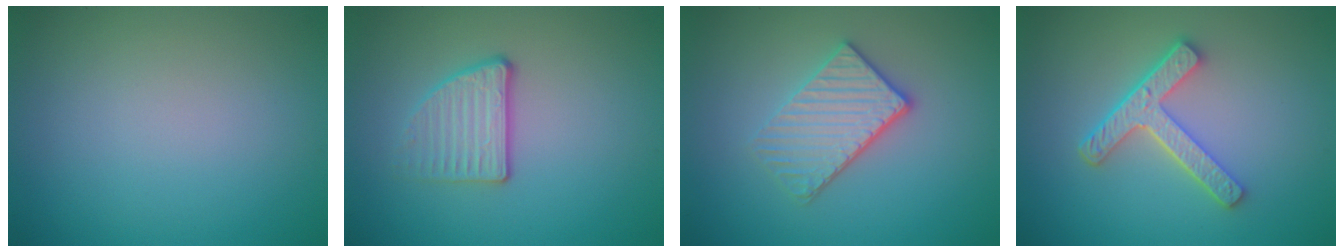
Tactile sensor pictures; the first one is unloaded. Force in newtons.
{"total": 2.8, "press": 2.3, "slide": 1.5}
{"total": 3.6, "press": 3.1, "slide": 1.8}
{"total": 4.3, "press": 3.3, "slide": 2.8}